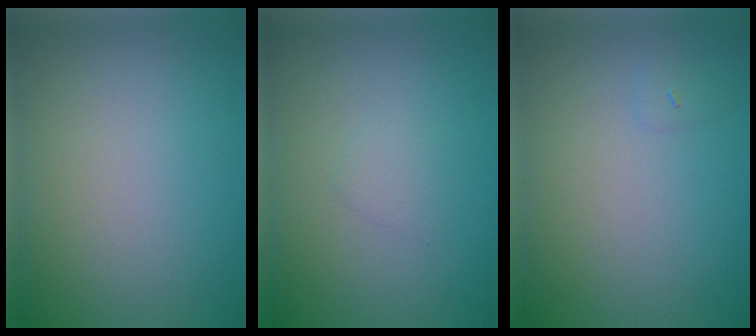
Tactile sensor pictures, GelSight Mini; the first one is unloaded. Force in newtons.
{"total": 0.9, "press": 0.9, "slide": 0.1}
{"total": 0.6, "press": 0.6, "slide": 0.1}